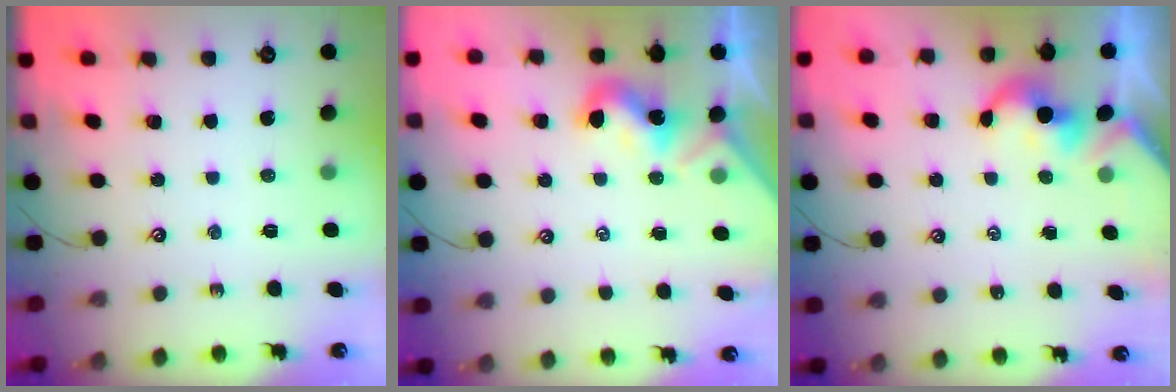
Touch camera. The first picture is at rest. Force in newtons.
{"total": 1.8, "press": 1.8, "slide": 0.4}
{"total": 2.1, "press": 2.1, "slide": 0.3}